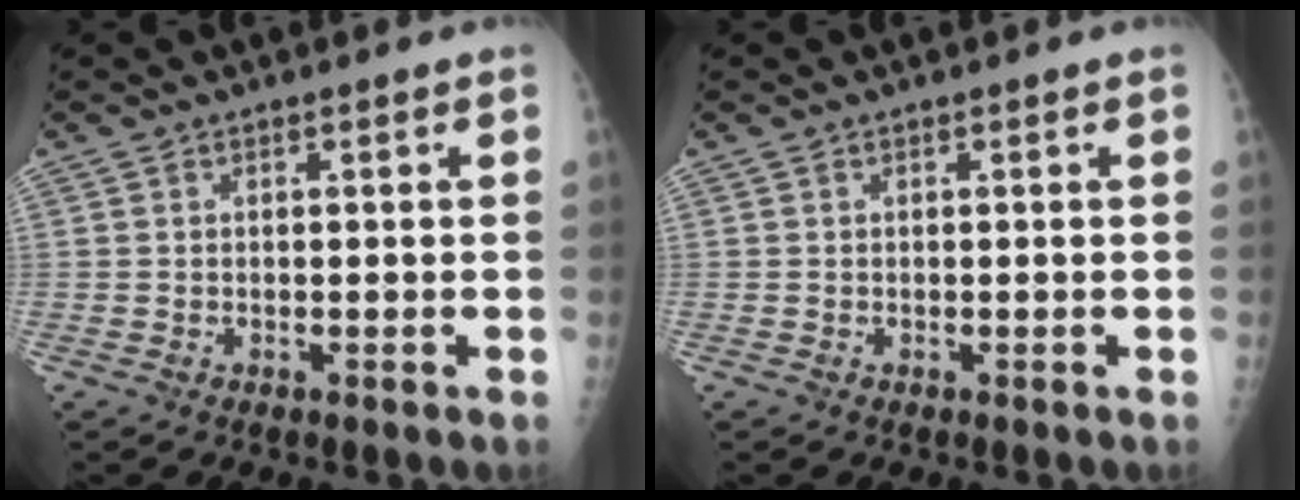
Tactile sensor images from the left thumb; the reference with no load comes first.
{"total": 0.0}